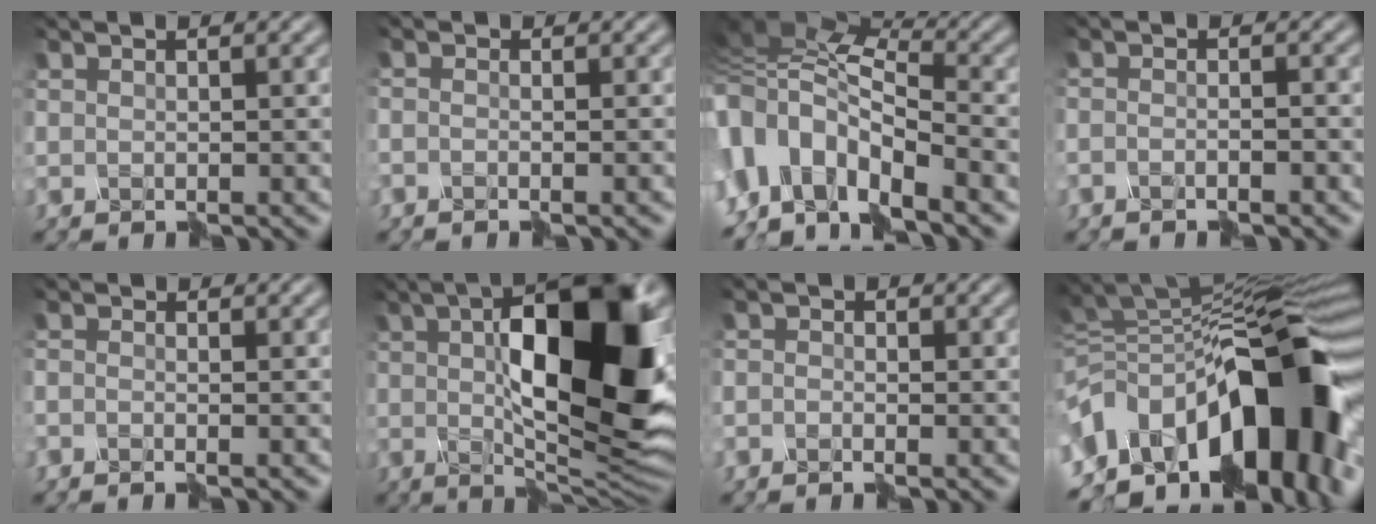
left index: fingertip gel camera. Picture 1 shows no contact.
{"total": 2.1, "force": [-2.0, -0.4, -0.3], "torque": [0.015, 0.002, -0.027]}
{"total": 7.9, "force": [-3.1, 4.3, 5.8], "torque": [-0.115, 0.016, -0.066]}
{"total": 2.2, "force": [-2.2, -0.4, 0.5], "torque": [0.005, -0.001, -0.031]}
{"total": 1.8, "force": [-1.7, -0.5, -0.4], "torque": [0.010, -0.001, -0.027]}
{"total": 13.9, "force": [2.1, 4.9, 12.8], "torque": [-0.189, 0.006, 0.027]}
{"total": 1.3, "force": [-1.2, 0.4, -0.4], "torque": [0.015, 0.004, -0.017]}
{"total": 14.9, "force": [-6.0, 7.6, 11.3], "torque": [-0.175, 0.018, -0.105]}